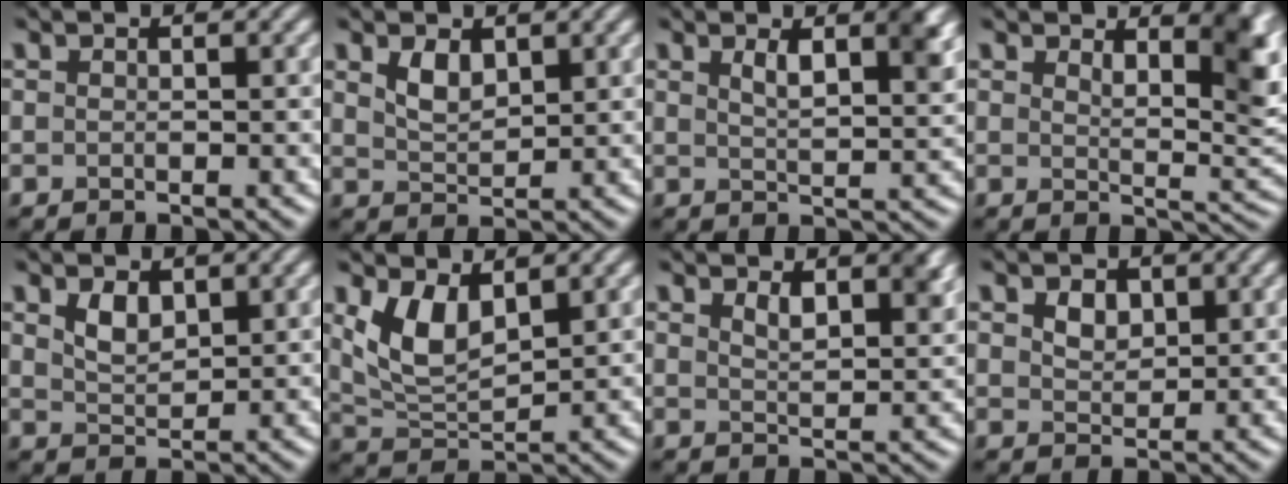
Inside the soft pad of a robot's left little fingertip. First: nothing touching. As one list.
[{"total": 2.4, "force": [1.3, 1.2, 1.5], "torque": [-0.035, -0.002, 0.031]}, {"total": 4.3, "force": [2.0, 1.4, 3.5], "torque": [-0.055, 0.000, 0.033]}, {"total": 5.9, "force": [3.2, 2.1, 4.5], "torque": [-0.055, -0.009, 0.050]}, {"total": 2.3, "force": [1.3, 1.2, 1.4], "torque": [-0.032, -0.002, 0.030]}, {"total": 4.8, "force": [2.1, 2.3, 3.6], "torque": [-0.083, -0.007, 0.047]}, {"total": 3.2, "force": [2.0, 1.2, 2.2], "torque": [-0.040, -0.005, 0.036]}, {"total": 2.0, "force": [1.0, 1.4, 1.2], "torque": [-0.026, 0.000, 0.020]}]